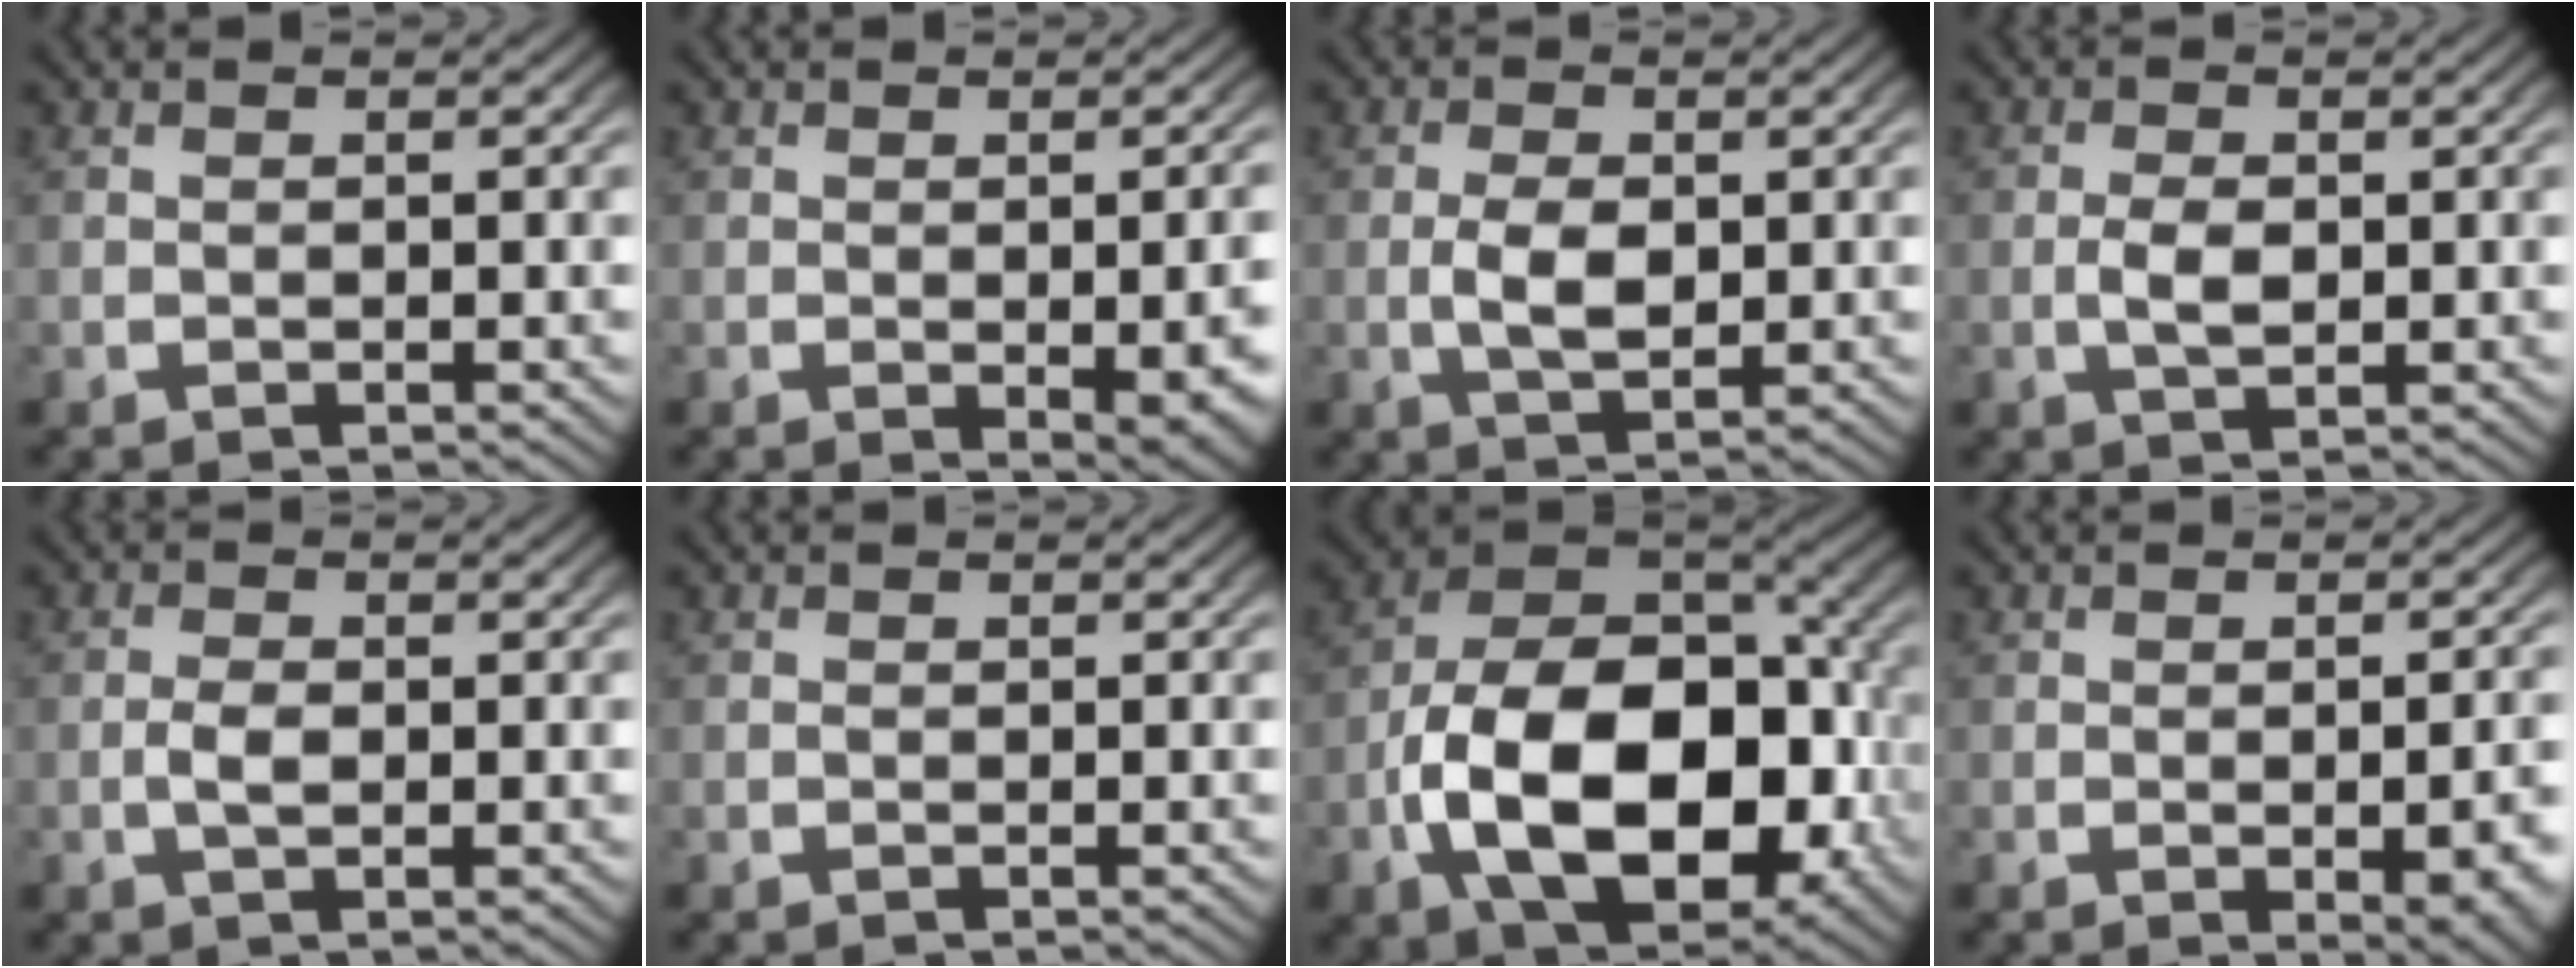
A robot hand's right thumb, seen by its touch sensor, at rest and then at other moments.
{"total": 3.5, "force": [-0.7, 1.4, 3.2], "torque": [-0.047, -0.015, 0.003]}
{"total": 4.0, "force": [0.0, 2.4, 3.2], "torque": [-0.072, -0.016, 0.007]}
{"total": 2.7, "force": [-0.1, 1.6, 2.2], "torque": [-0.054, -0.011, 0.003]}
{"total": 1.8, "force": [-0.3, 0.9, 1.5], "torque": [-0.041, -0.005, -0.005]}
{"total": 0.0}
{"total": 17.4, "force": [-3.0, 10.9, 13.2], "torque": [-0.279, -0.052, -0.026]}
{"total": 3.7, "force": [-1.2, 1.5, 3.1], "torque": [-0.044, -0.009, -0.009]}